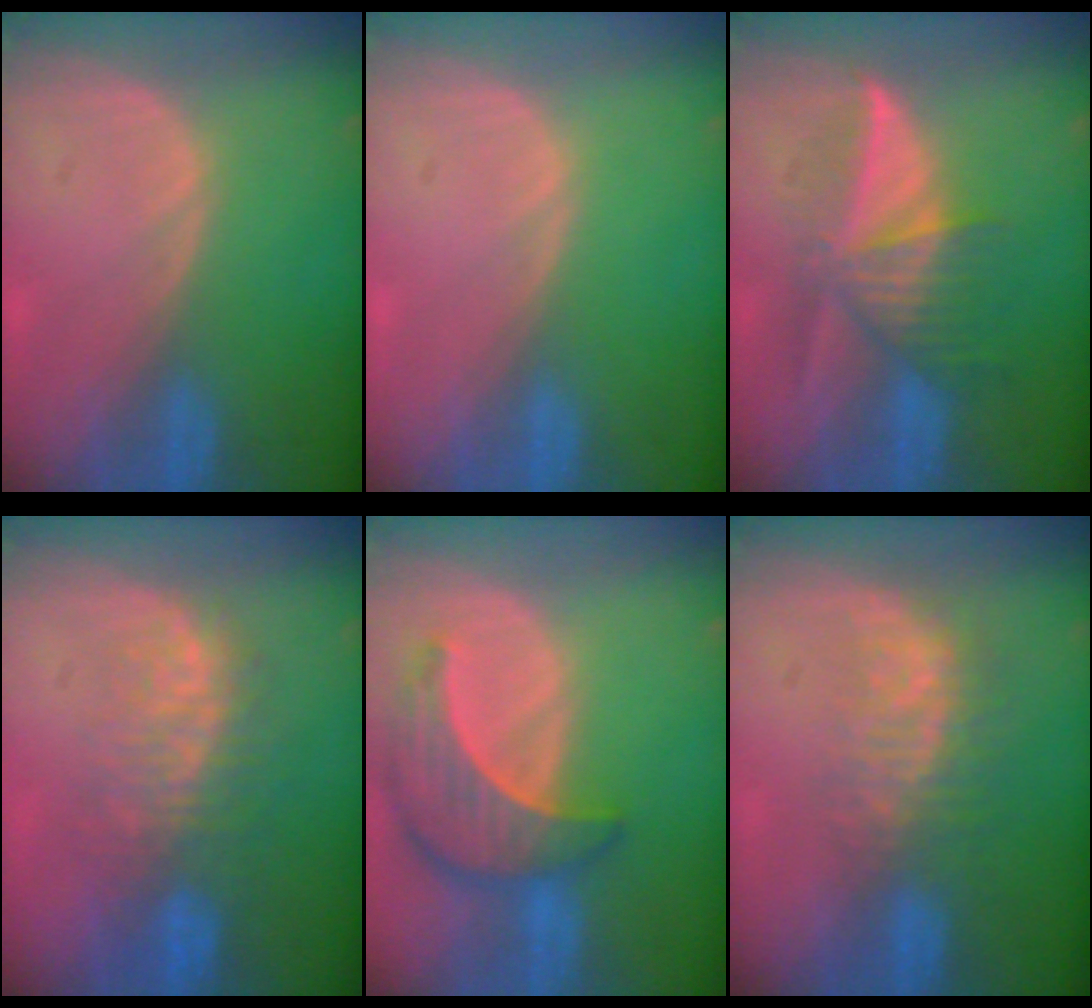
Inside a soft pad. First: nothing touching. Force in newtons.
{"total": 0.0}
{"total": 6.8, "press": 6.8, "slide": 0.4}
{"total": 8.9, "press": 7.9, "slide": 4.2}
{"total": 8.7, "press": 7.9, "slide": 3.7}
{"total": 7.9, "press": 6.9, "slide": 4.0}